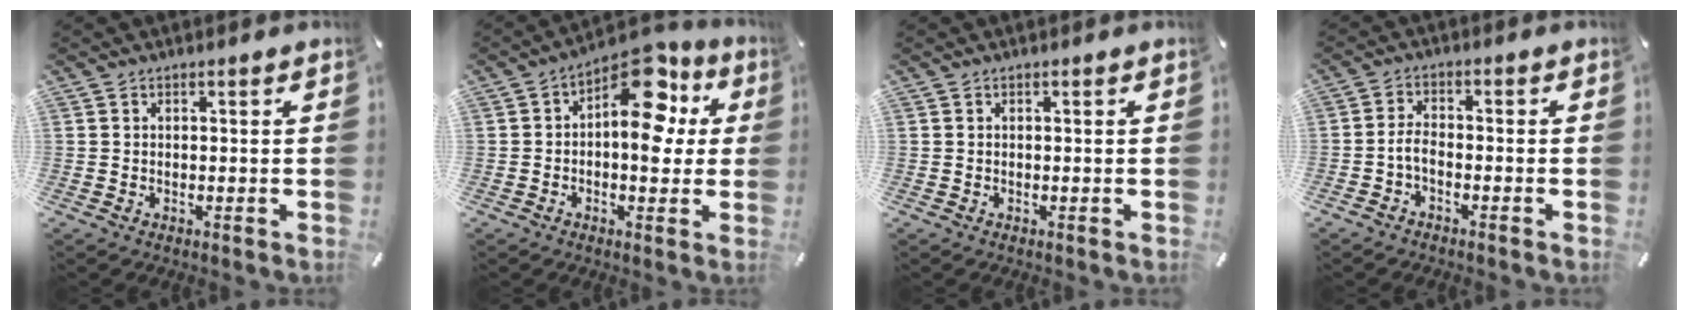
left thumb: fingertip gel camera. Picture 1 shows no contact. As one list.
[{"total": 14.5, "force": [4.9, 7.8, 11.2], "torque": [-0.147, -0.042, 0.084]}, {"total": 0.0}, {"total": 3.3, "force": [-1.8, 1.3, 2.5], "torque": [-0.057, 0.006, -0.038]}]